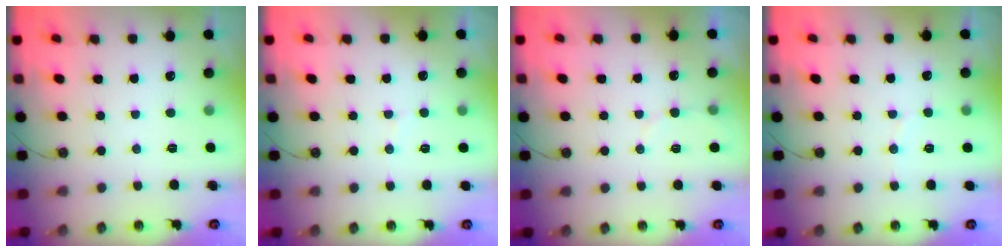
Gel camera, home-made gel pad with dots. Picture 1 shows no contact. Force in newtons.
{"total": 2.9, "press": 2.7, "slide": 1.1}
{"total": 3.0, "press": 3.0, "slide": 0.2}
{"total": 3.1, "press": 2.7, "slide": 1.5}